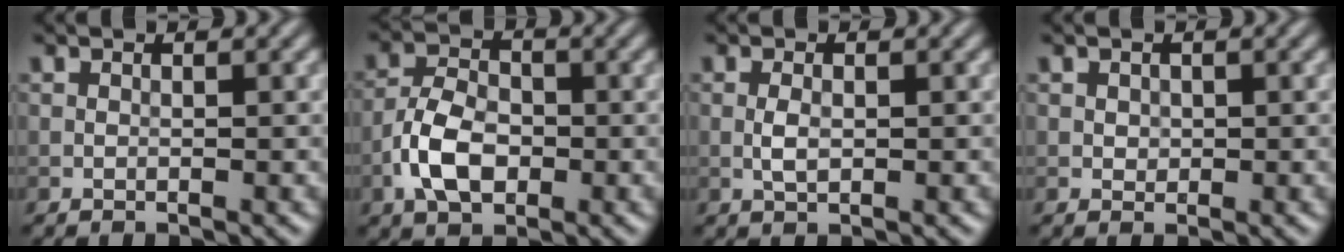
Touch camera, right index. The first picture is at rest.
{"total": 4.9, "force": [-1.8, 3.0, 3.5], "torque": [-0.065, 0.005, -0.038]}
{"total": 1.5, "force": [-0.1, 0.7, 1.3], "torque": [-0.028, 0.001, -0.004]}
{"total": 0.7, "force": [0.2, 0.6, 0.2], "torque": [-0.002, -0.004, 0.004]}